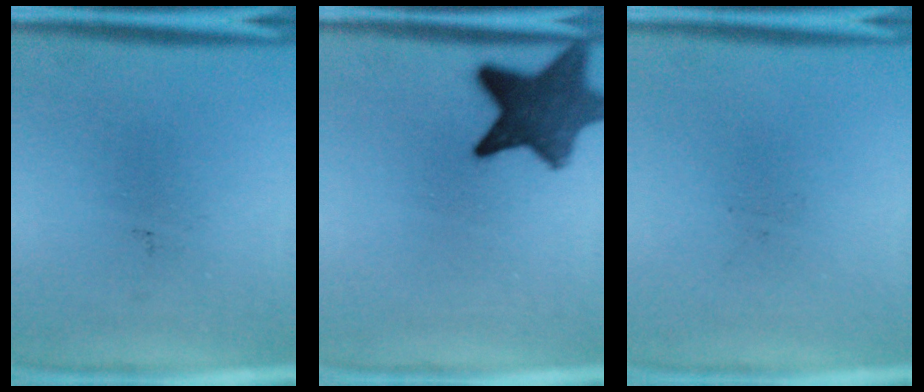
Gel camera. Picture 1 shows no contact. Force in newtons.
{"total": 10.5}
{"total": 0.0}